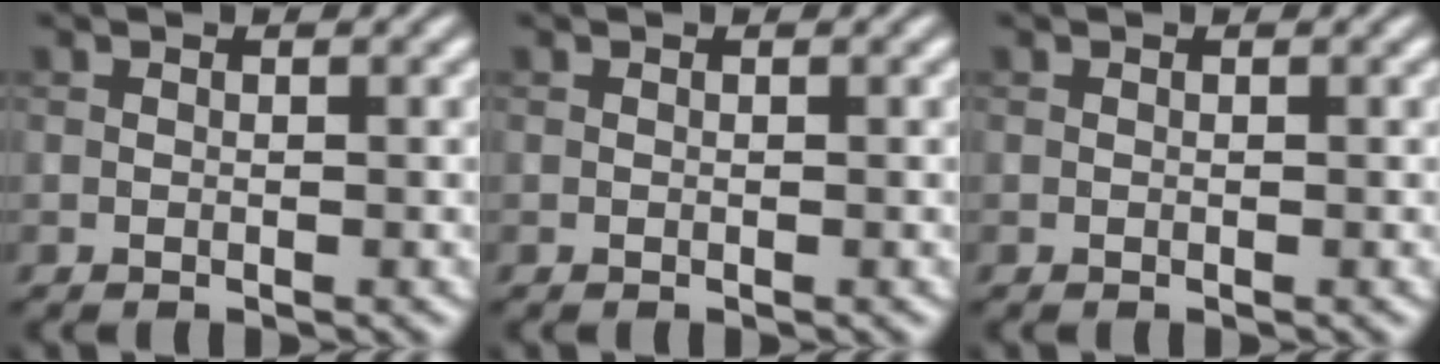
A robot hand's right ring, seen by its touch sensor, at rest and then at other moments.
{"total": 0.0}
{"total": 0.0}